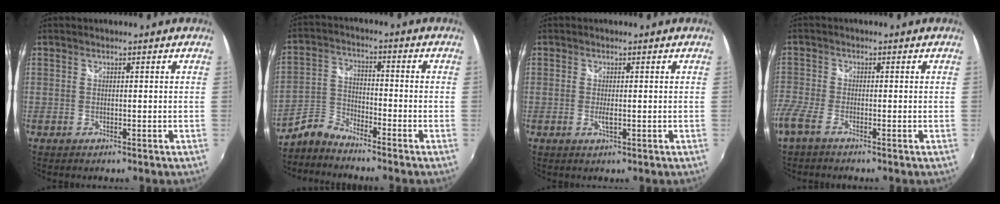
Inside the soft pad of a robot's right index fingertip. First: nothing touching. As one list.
[{"total": 5.1, "force": [-4.8, 1.2, 1.3], "torque": [-0.028, 0.012, -0.109]}, {"total": 1.6, "force": [-0.3, 0.4, 1.6], "torque": [-0.030, -0.003, -0.005]}, {"total": 5.9, "force": [-4.1, 2.0, 3.6], "torque": [-0.100, -0.017, -0.093]}]